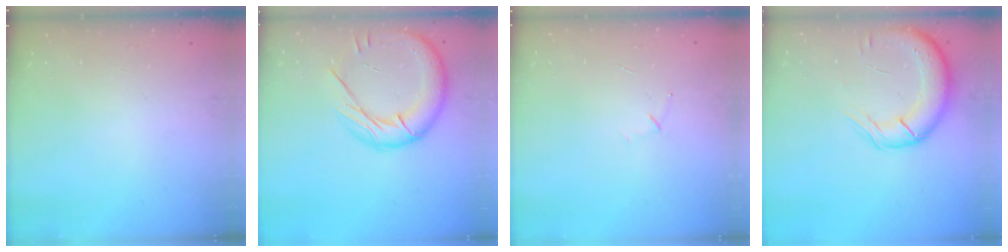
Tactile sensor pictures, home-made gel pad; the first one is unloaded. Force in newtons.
{"total": 18.0, "press": 17.9, "slide": 2.2}
{"total": 3.8, "press": 3.7, "slide": 1.0}
{"total": 14.4, "press": 14.0, "slide": 3.5}